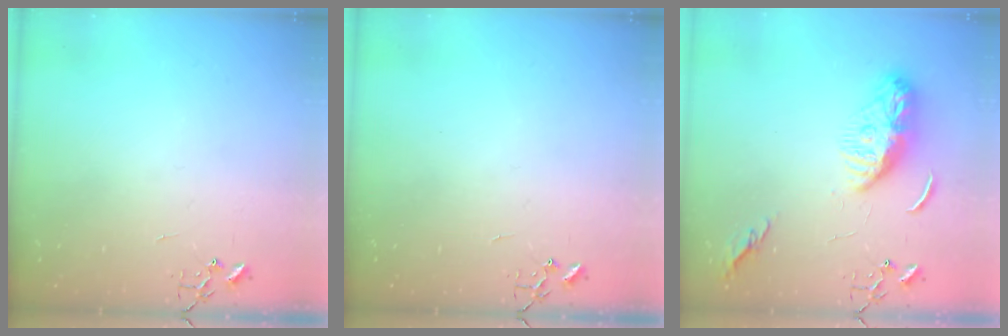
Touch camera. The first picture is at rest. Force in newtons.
{"total": 0.0}
{"total": 10.5, "press": 10.4, "slide": 1.1}